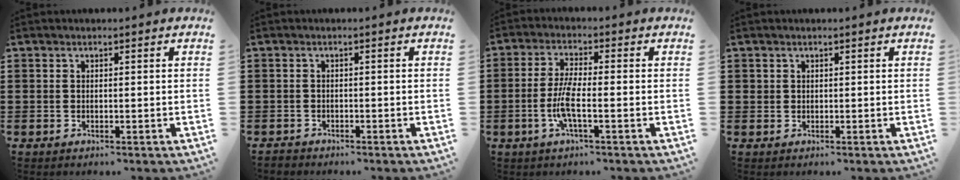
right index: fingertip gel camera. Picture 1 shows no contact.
{"total": 1.0, "force": [-0.9, 0.3, 0.0], "torque": [-0.003, 0.001, -0.021]}
{"total": 5.8, "force": [-1.7, 1.1, 5.4], "torque": [-0.122, -0.010, -0.037]}
{"total": 0.6, "force": [0.3, 0.6, 0.0], "torque": [-0.002, 0.004, 0.005]}